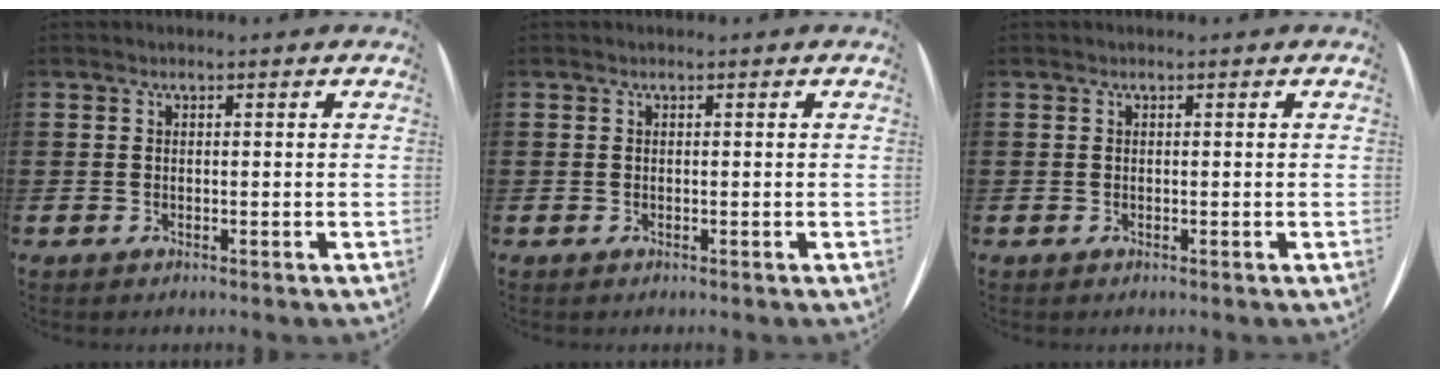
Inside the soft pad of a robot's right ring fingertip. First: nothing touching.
{"total": 0.0}
{"total": 0.0}